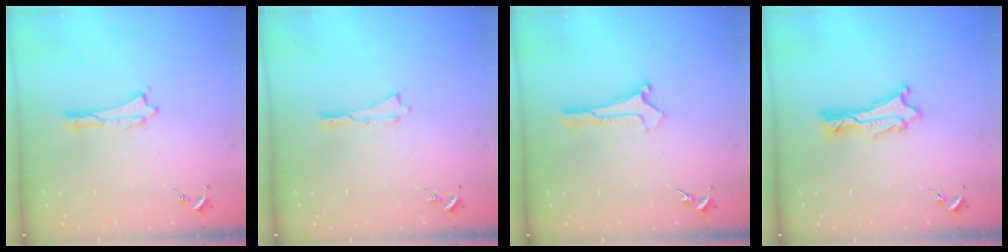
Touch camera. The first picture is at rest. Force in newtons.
{"total": 0.0}
{"total": 0.0}
{"total": 1.3, "press": 1.3, "slide": 0.1}